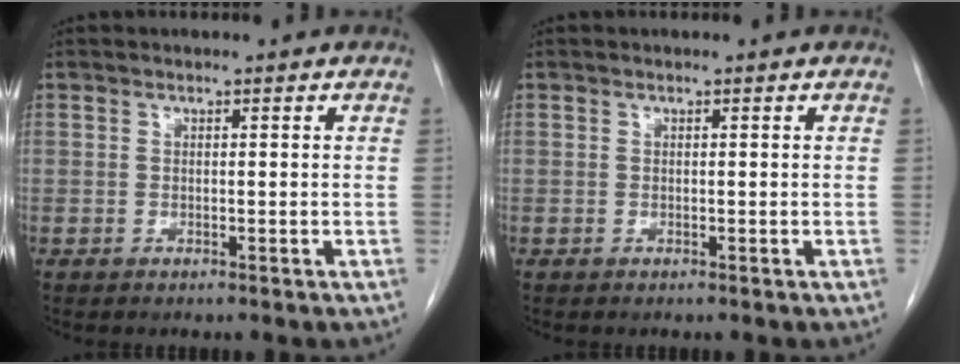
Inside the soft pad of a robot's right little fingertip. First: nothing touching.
{"total": 0.0}